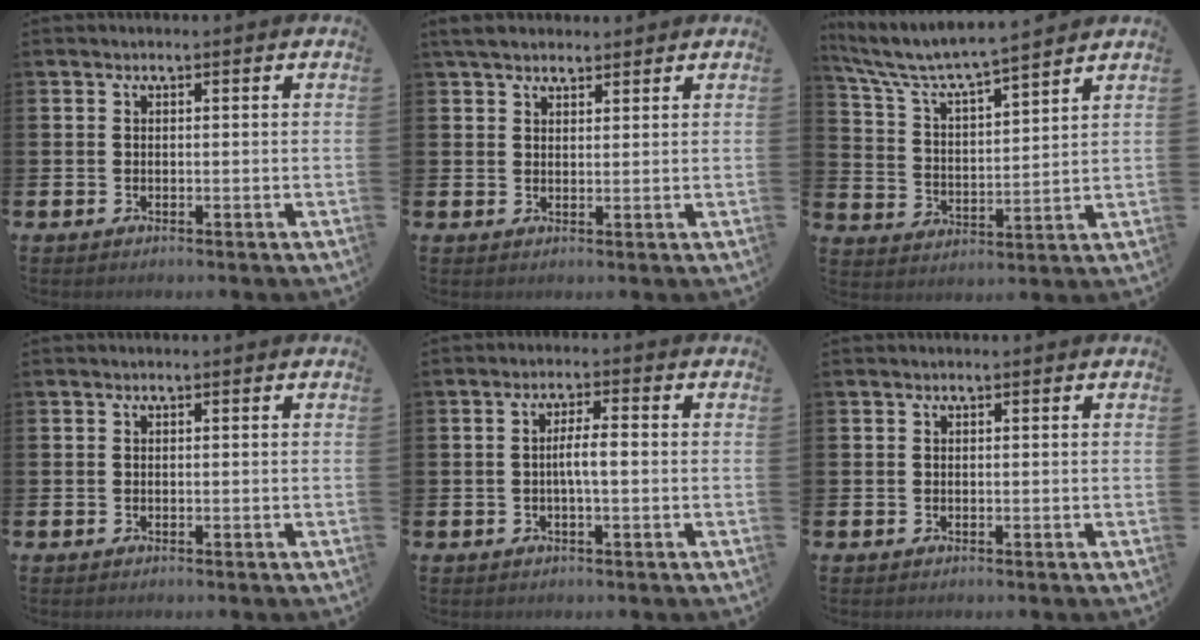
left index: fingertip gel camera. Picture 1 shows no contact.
{"total": 3.7, "force": [3.3, 1.3, 1.2], "torque": [-0.015, -0.012, 0.059]}
{"total": 6.6, "force": [6.2, 0.6, 2.3], "torque": [-0.071, -0.050, 0.102]}
{"total": 0.0}
{"total": 3.0, "force": [-0.4, 0.6, 2.9], "torque": [-0.056, 0.005, -0.008]}
{"total": 0.0}